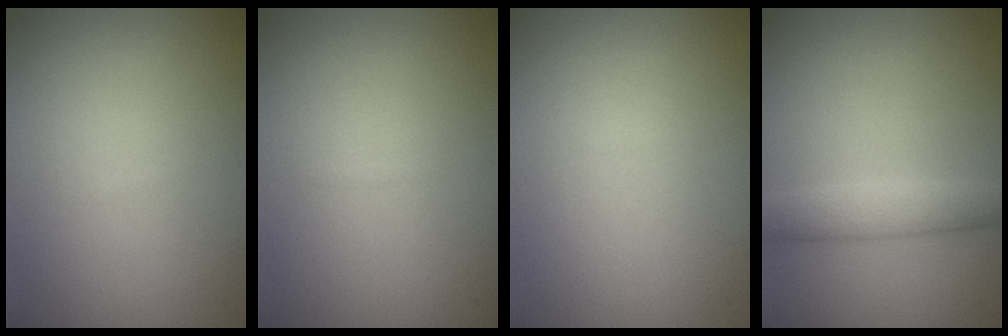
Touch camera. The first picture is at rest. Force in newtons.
{"total": 0.0}
{"total": 0.0}
{"total": 2.9, "press": 2.9, "slide": 0.0}